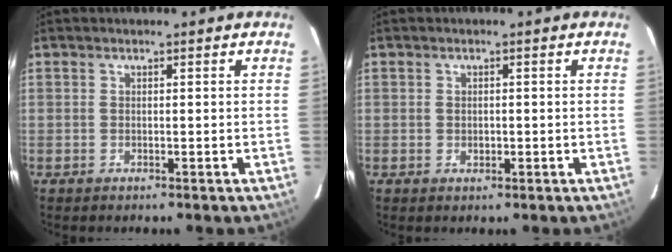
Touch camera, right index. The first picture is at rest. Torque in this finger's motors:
{"motor_torque": [-0.01, 0.01, -0.04, 0.00]}